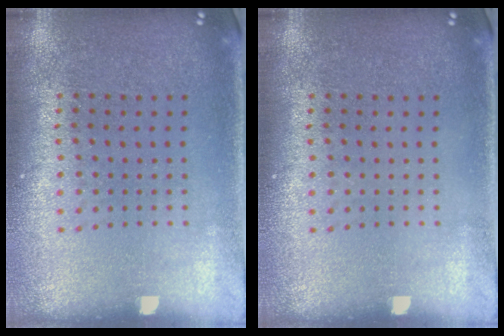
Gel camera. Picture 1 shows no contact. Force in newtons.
{"total": 0.0}